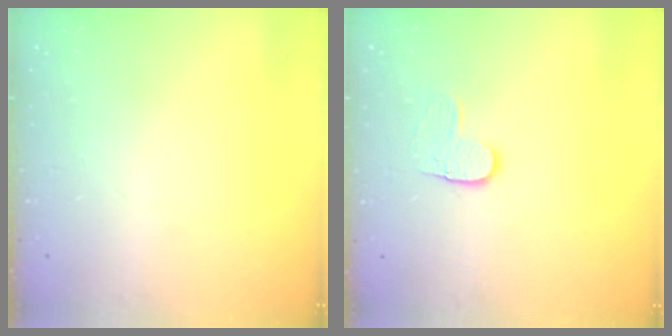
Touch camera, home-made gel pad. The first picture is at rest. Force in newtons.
{"total": 3.8, "press": 3.8, "slide": 0.4}